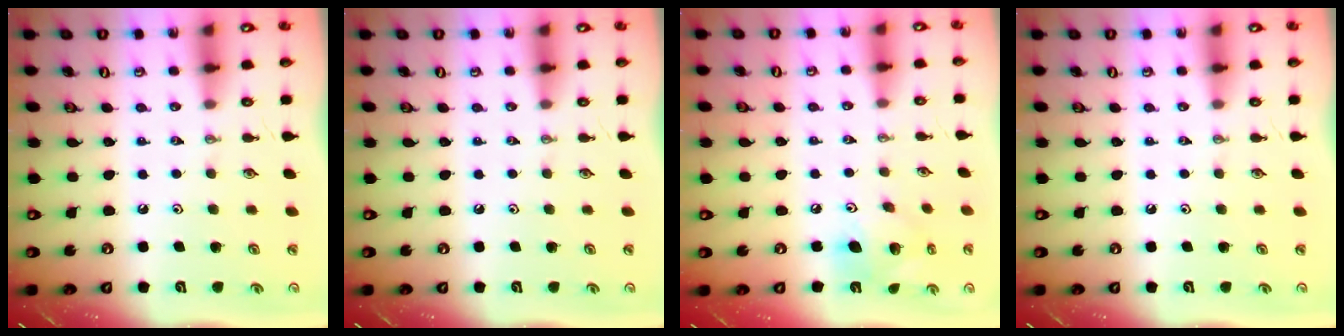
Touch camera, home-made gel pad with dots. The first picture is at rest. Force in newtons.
{"total": 0.0}
{"total": 12.2, "press": 12.0, "slide": 2.3}
{"total": 0.0}